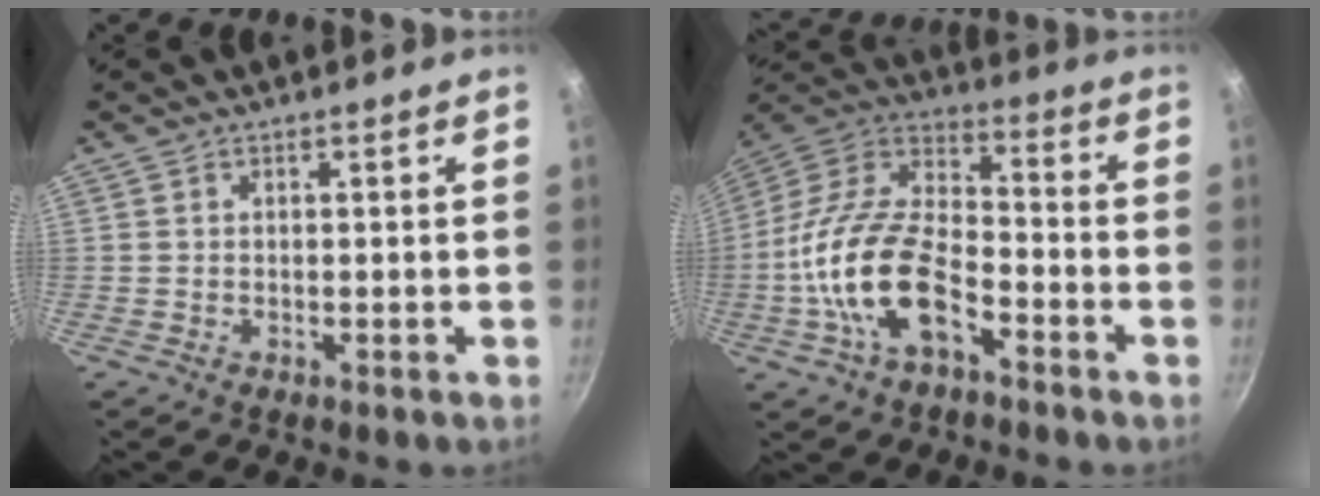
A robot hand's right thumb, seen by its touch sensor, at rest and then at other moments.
{"total": 18.9, "force": [-7.1, 9.7, 14.6], "torque": [-0.262, 0.051, -0.154]}